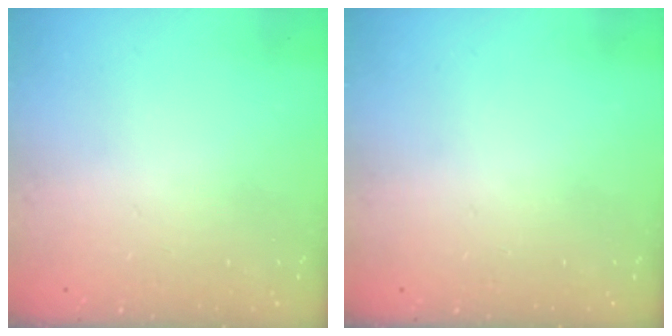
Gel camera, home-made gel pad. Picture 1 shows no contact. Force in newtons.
{"total": 0.0}